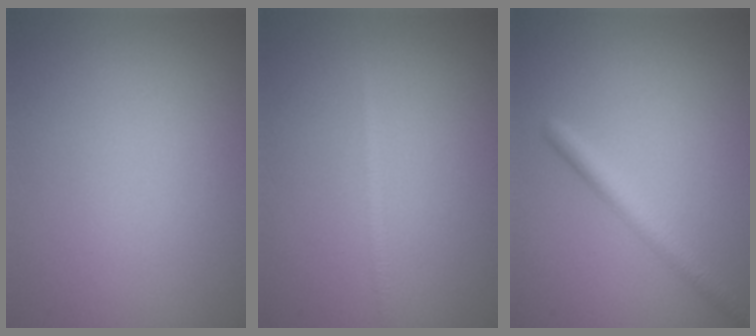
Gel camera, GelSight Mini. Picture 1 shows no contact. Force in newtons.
{"total": 0.8, "press": 0.8, "slide": 0.0}
{"total": 2.2, "press": 2.2, "slide": 0.0}